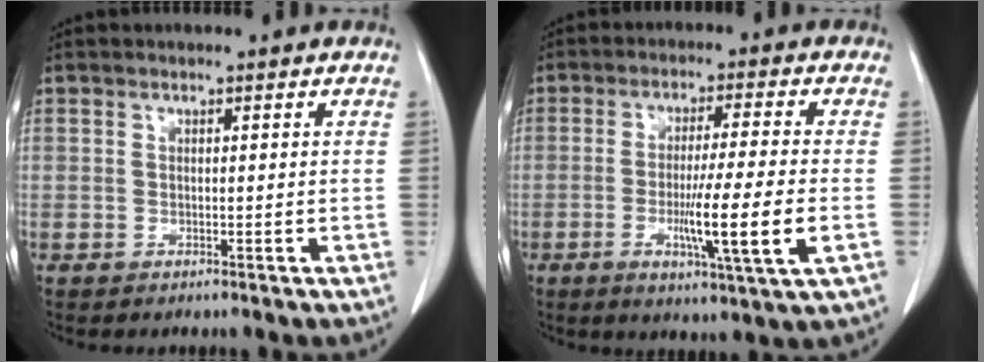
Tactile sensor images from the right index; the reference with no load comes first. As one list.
[{"total": 10.8, "force": [-2.7, -0.7, 10.5], "torque": [-0.178, -0.024, -0.049]}]